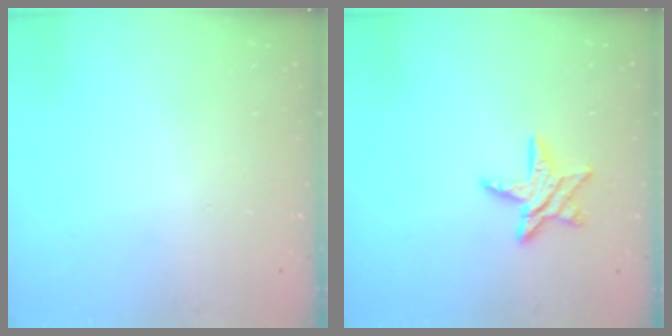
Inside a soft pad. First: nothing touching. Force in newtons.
{"total": 10.0, "press": 10.0, "slide": 0.8}